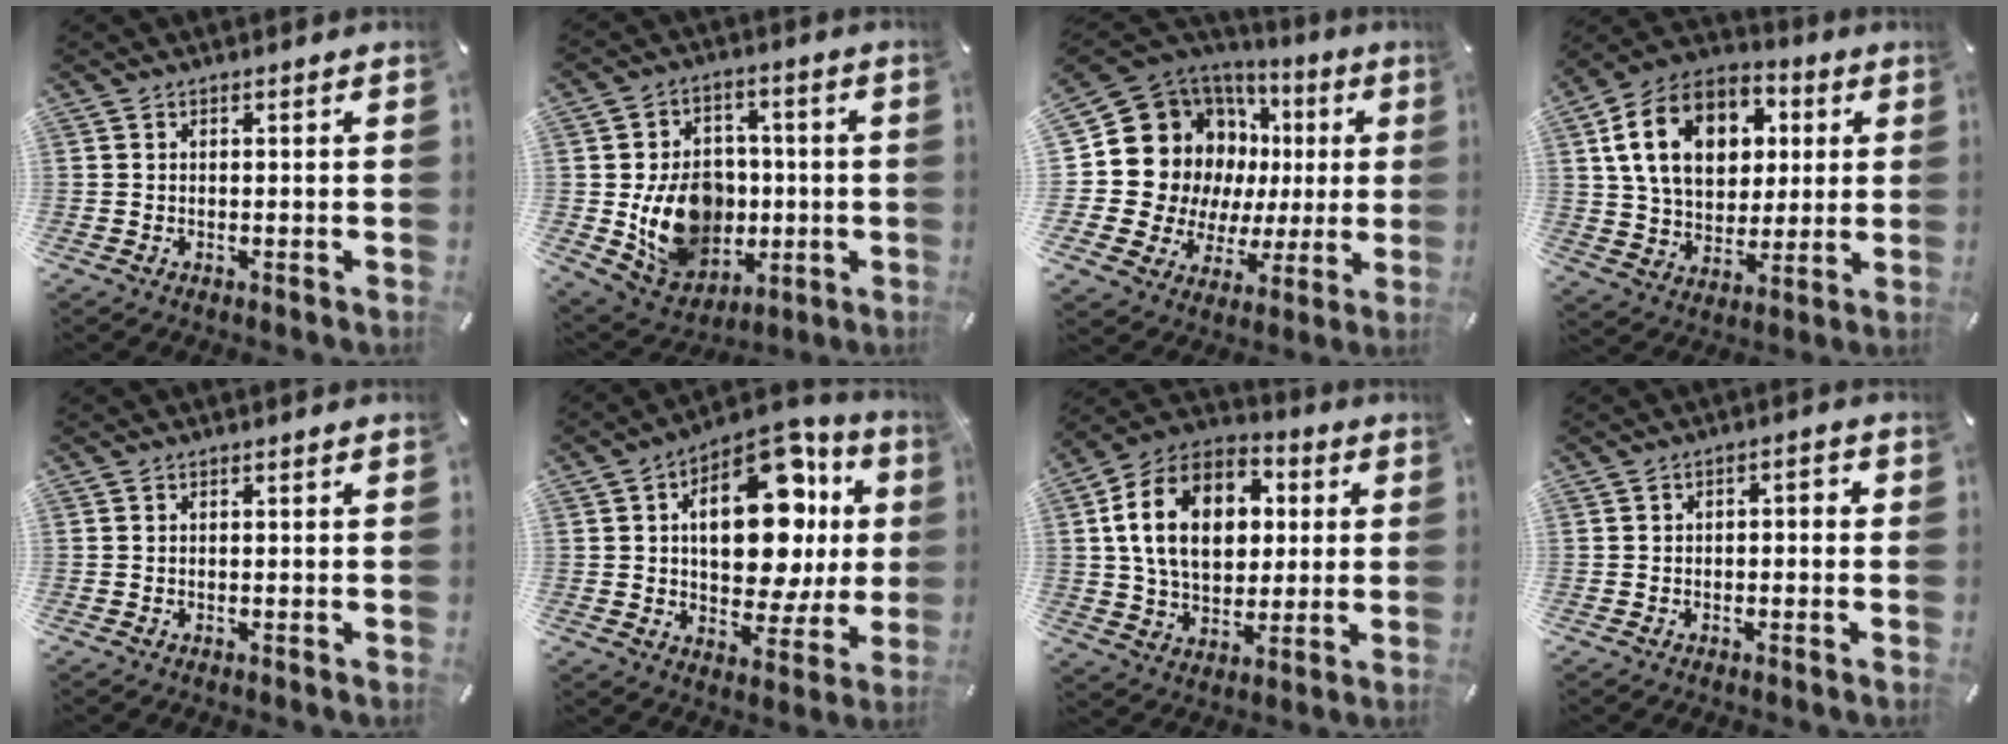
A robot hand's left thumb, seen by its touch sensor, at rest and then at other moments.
{"total": 15.4, "force": [-1.6, 12.9, 8.2], "torque": [-0.151, 0.003, -0.015]}
{"total": 19.8, "force": [5.7, 16.6, 9.2], "torque": [-0.161, -0.054, 0.137]}
{"total": 17.2, "force": [5.0, 13.1, 10.1], "torque": [-0.196, -0.003, 0.093]}
{"total": 0.0}
{"total": 22.4, "force": [5.8, 12.7, 17.6], "torque": [-0.243, -0.035, 0.094]}
{"total": 17.8, "force": [3.1, 13.0, 11.7], "torque": [-0.231, 0.003, 0.054]}
{"total": 1.9, "force": [-1.1, 1.1, 1.1], "torque": [-0.020, 0.010, -0.024]}